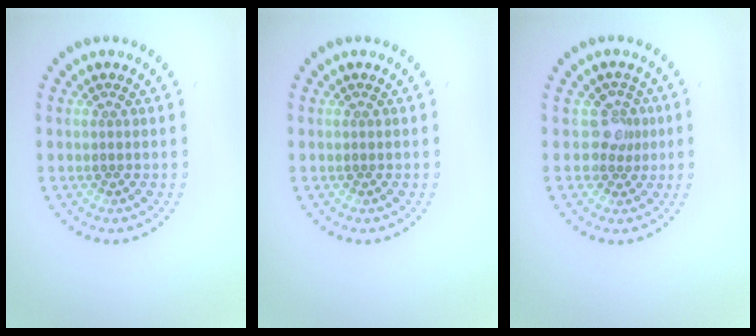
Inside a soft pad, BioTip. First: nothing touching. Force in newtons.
{"total": 0.0}
{"total": 2.1, "press": 1.6, "slide": 1.3}